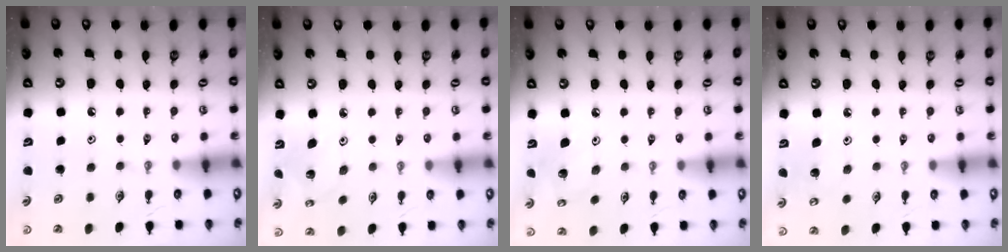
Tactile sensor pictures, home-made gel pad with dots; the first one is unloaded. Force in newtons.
{"total": 2.9, "press": 2.9, "slide": 0.3}
{"total": 7.2, "press": 7.0, "slide": 1.8}
{"total": 4.4, "press": 4.4, "slide": 0.3}